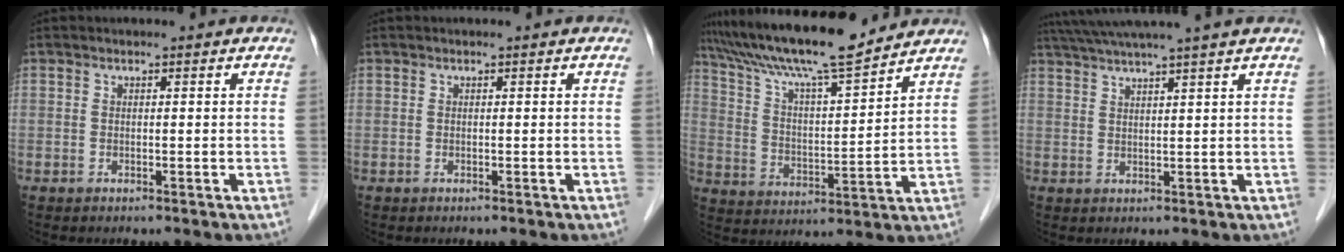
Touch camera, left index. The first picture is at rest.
{"total": 0.0}
{"total": 15.9, "force": [14.1, 0.9, 7.4], "torque": [-0.135, 0.007, 0.236]}
{"total": 10.3, "force": [8.7, -1.8, 5.2], "torque": [-0.087, 0.022, 0.123]}